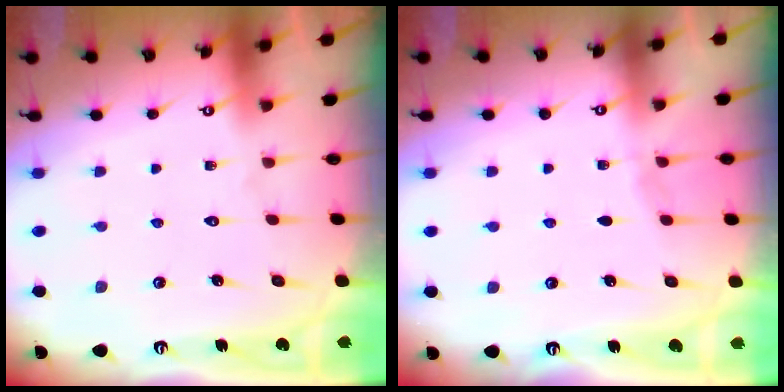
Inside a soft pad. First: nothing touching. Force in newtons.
{"total": 1.5, "press": 1.4, "slide": 0.3}